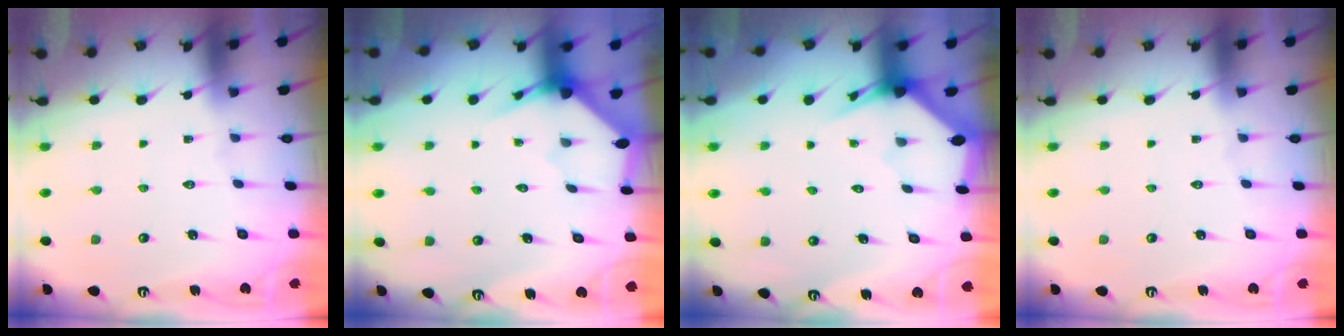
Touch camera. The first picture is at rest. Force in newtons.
{"total": 3.2, "press": 3.2, "slide": 0.3}
{"total": 2.9, "press": 2.9, "slide": 0.2}
{"total": 0.0}